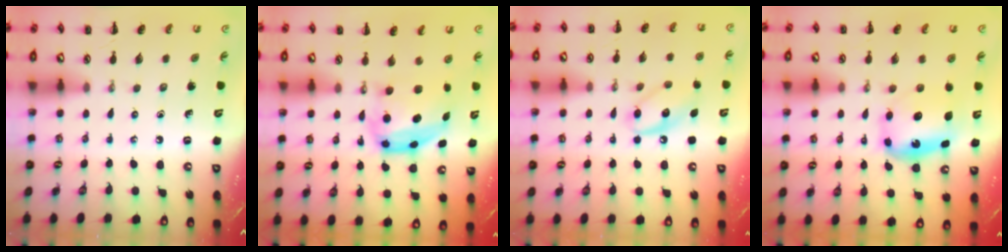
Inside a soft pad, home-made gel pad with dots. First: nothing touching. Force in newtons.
{"total": 5.9, "press": 5.9, "slide": 0.7}
{"total": 11.9, "press": 11.8, "slide": 1.5}
{"total": 6.0, "press": 6.0, "slide": 1.1}